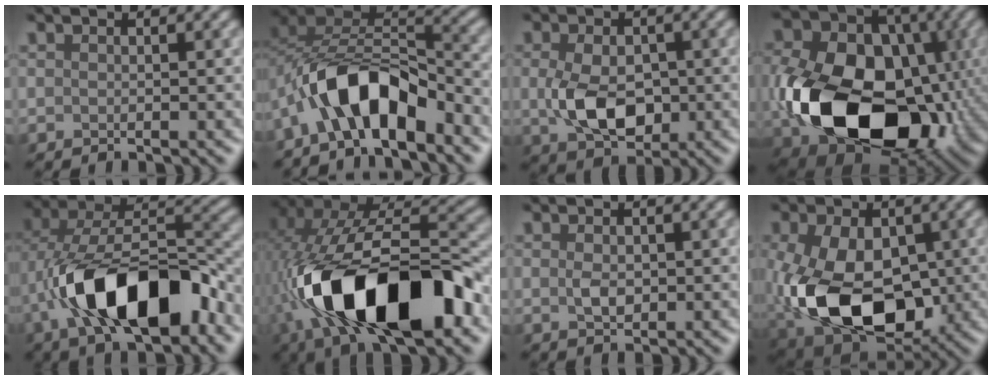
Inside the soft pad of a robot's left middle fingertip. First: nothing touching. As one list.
[{"total": 7.9, "force": [-4.6, 3.2, 5.6], "torque": [-0.090, 0.018, -0.079]}, {"total": 5.7, "force": [-0.5, 3.7, 4.4], "torque": [-0.100, -0.005, -0.001]}, {"total": 17.3, "force": [-3.5, 12.5, 11.5], "torque": [-0.222, -0.021, -0.053]}, {"total": 11.9, "force": [-4.5, 5.8, 9.3], "torque": [-0.170, 0.011, -0.074]}, {"total": 15.3, "force": [-5.1, 6.9, 12.6], "torque": [-0.229, 0.012, -0.072]}, {"total": 1.4, "force": [-0.1, 0.9, 1.2], "torque": [-0.028, 0.003, 0.001]}, {"total": 12.6, "force": [-2.1, 8.3, 9.2], "torque": [-0.198, -0.017, -0.035]}]